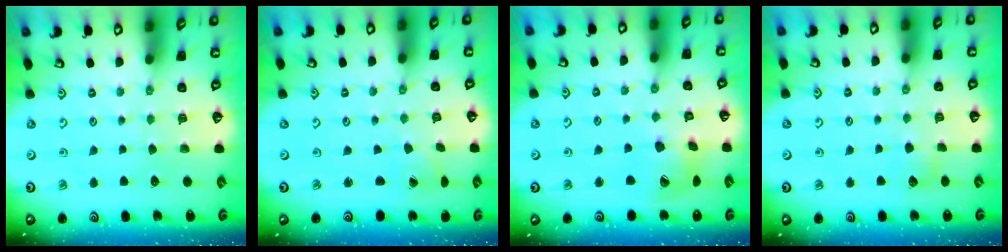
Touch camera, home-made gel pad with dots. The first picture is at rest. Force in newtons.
{"total": 0.8, "press": 0.8, "slide": 0.1}
{"total": 13.0, "press": 12.9, "slide": 1.7}
{"total": 5.1, "press": 5.1, "slide": 0.6}